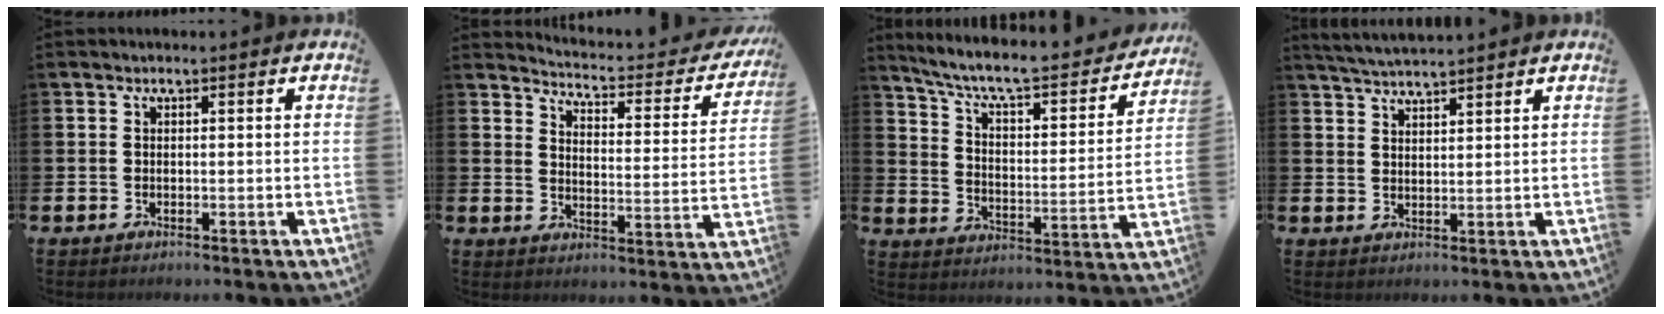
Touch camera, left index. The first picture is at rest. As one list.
[{"total": 3.6, "force": [3.4, 0.8, 1.0], "torque": [-0.042, -0.034, 0.049]}, {"total": 8.0, "force": [6.9, 1.8, 3.6], "torque": [-0.100, -0.049, 0.112]}, {"total": 3.7, "force": [3.6, -0.1, 0.4], "torque": [-0.025, -0.012, 0.067]}]